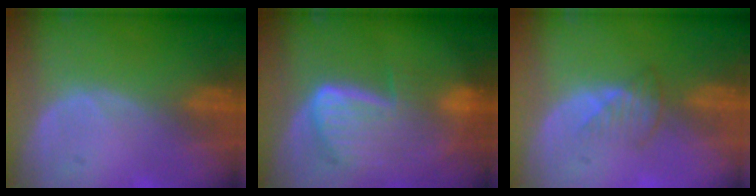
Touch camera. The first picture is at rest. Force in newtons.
{"total": 9.3, "press": 8.1, "slide": 4.6}
{"total": 2.5, "press": 2.5, "slide": 0.3}